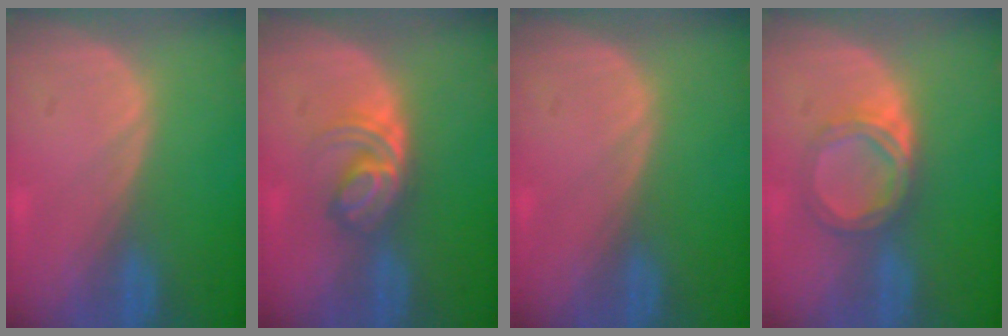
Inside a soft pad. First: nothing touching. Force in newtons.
{"total": 5.9, "press": 5.1, "slide": 3.0}
{"total": 0.0}
{"total": 4.8, "press": 4.8, "slide": 0.5}